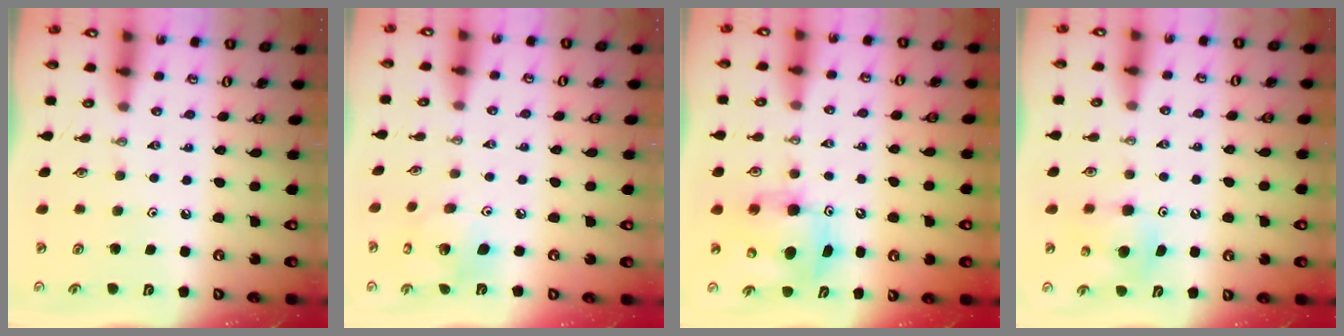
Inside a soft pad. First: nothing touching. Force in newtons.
{"total": 11.6, "press": 11.3, "slide": 2.5}
{"total": 6.8, "press": 6.5, "slide": 1.9}
{"total": 7.8, "press": 7.8, "slide": 0.9}